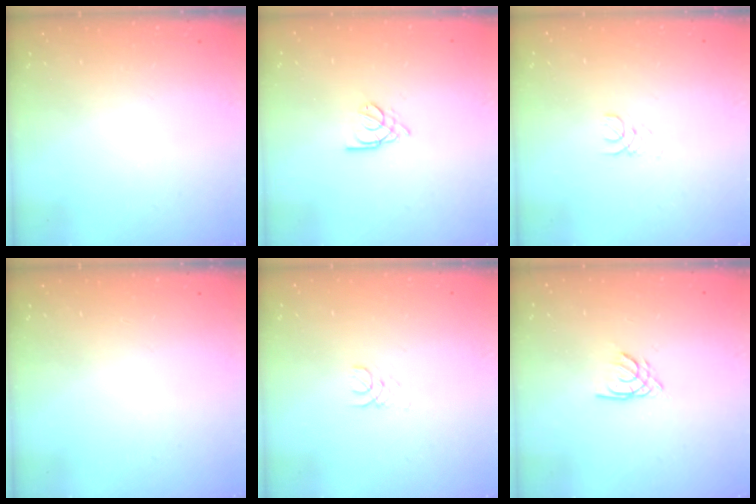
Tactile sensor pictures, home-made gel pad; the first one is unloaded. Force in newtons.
{"total": 2.3, "press": 2.3, "slide": 0.5}
{"total": 1.0, "press": 1.0, "slide": 0.1}
{"total": 0.0}
{"total": 1.0, "press": 1.0, "slide": 0.1}
{"total": 1.8, "press": 1.8, "slide": 0.3}